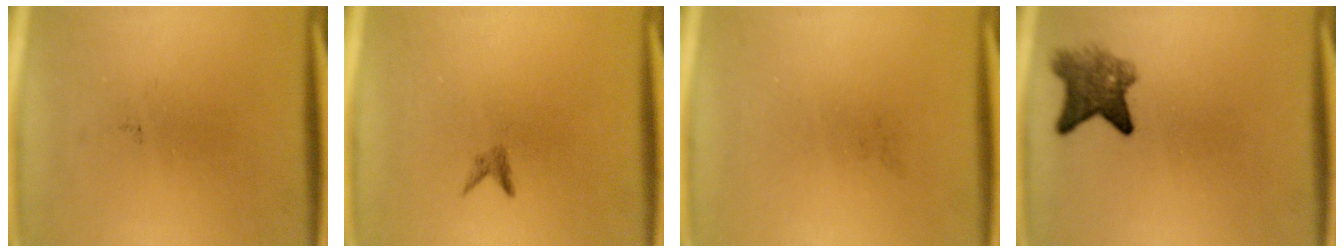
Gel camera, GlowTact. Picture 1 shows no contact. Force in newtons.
{"total": 0.8}
{"total": 0.0}
{"total": 5.2}